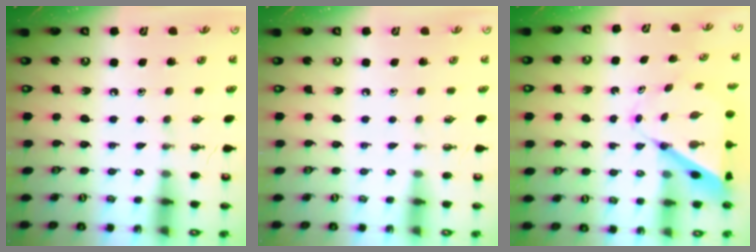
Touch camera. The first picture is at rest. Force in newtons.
{"total": 0.0}
{"total": 8.4, "press": 8.4, "slide": 0.6}